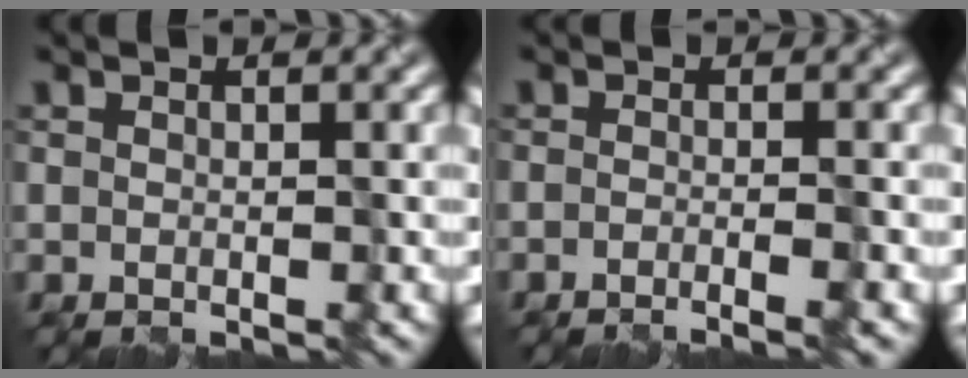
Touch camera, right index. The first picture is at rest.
{"total": 3.1, "force": [-1.7, 1.0, 2.3], "torque": [-0.016, -0.002, -0.030]}